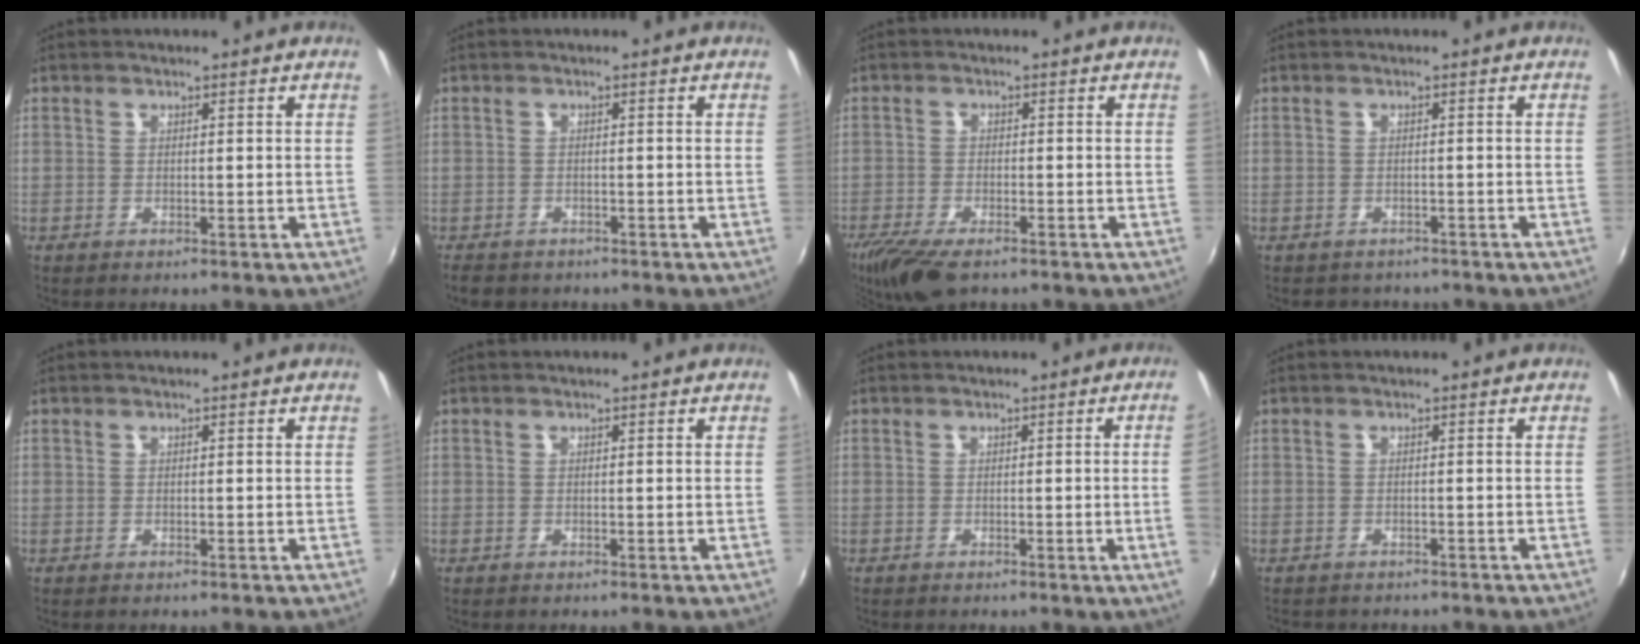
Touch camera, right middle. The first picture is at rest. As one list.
[{"total": 3.8, "force": [-3.0, 2.0, 1.2], "torque": [-0.037, -0.011, -0.049]}, {"total": 9.1, "force": [-6.7, 2.8, 5.5], "torque": [-0.129, -0.034, -0.123]}, {"total": 3.0, "force": [-2.6, 1.6, 0.3], "torque": [-0.012, -0.008, -0.036]}, {"total": 0.0}, {"total": 0.0}, {"total": 3.3, "force": [0.0, -1.8, 2.7], "torque": [-0.046, -0.011, 0.007]}, {"total": 2.9, "force": [-2.6, 1.1, 0.8], "torque": [-0.021, -0.013, -0.036]}]